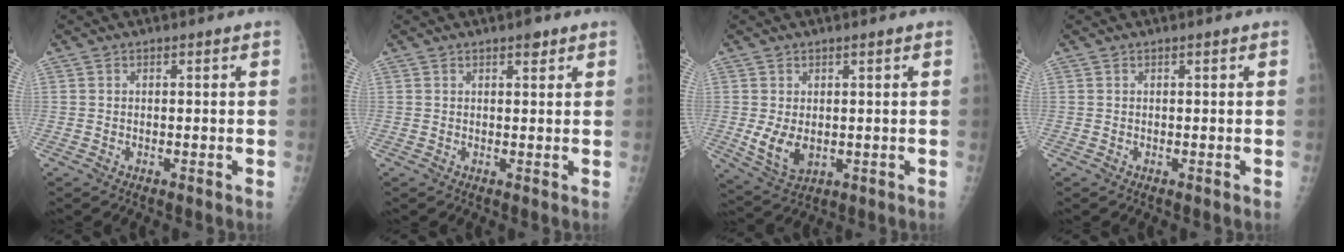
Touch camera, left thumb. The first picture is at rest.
{"total": 1.9, "force": [1.3, 0.7, 1.1], "torque": [-0.010, -0.006, 0.017]}
{"total": 6.2, "force": [0.2, 3.8, 4.9], "torque": [-0.080, -0.015, 0.018]}
{"total": 0.0}